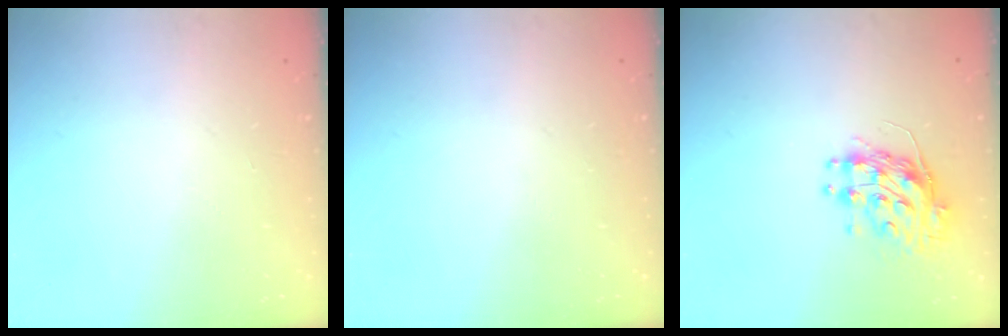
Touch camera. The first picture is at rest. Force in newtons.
{"total": 0.0}
{"total": 10.2, "press": 10.1, "slide": 0.9}